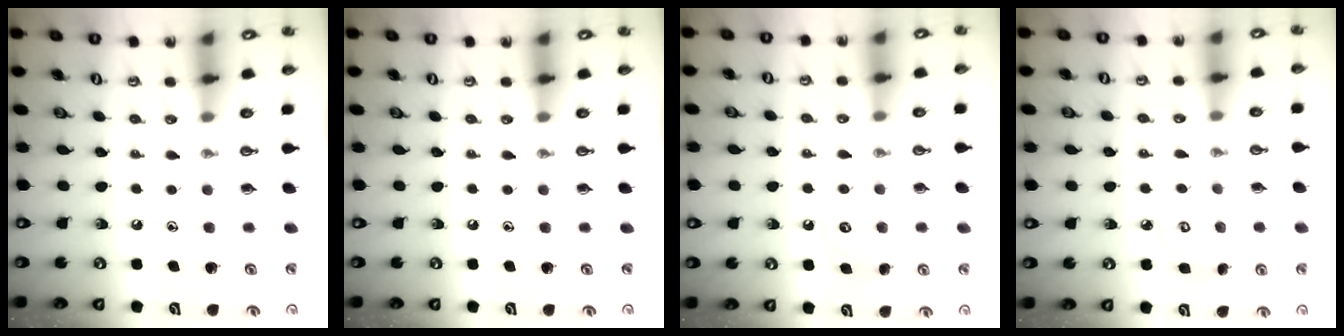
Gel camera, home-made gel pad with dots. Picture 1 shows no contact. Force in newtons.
{"total": 0.0}
{"total": 3.8, "press": 3.8, "slide": 0.5}
{"total": 5.2, "press": 5.2, "slide": 0.4}